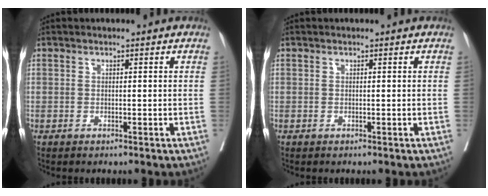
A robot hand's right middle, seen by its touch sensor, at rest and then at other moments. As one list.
[{"total": 0.0}]